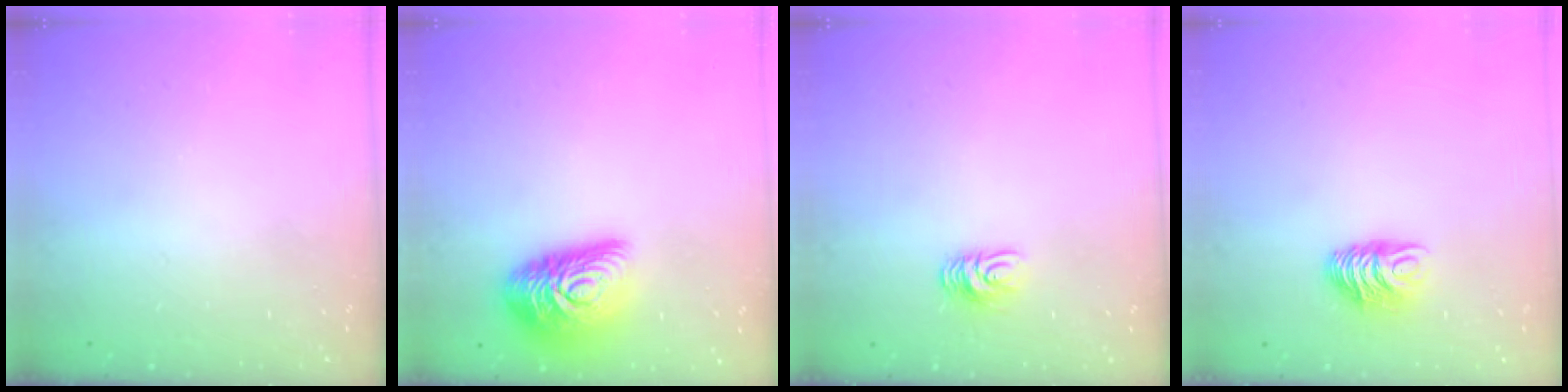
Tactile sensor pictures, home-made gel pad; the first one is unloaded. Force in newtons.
{"total": 15.5, "press": 15.5, "slide": 0.9}
{"total": 6.4, "press": 6.4, "slide": 0.5}
{"total": 7.1, "press": 7.1, "slide": 0.5}